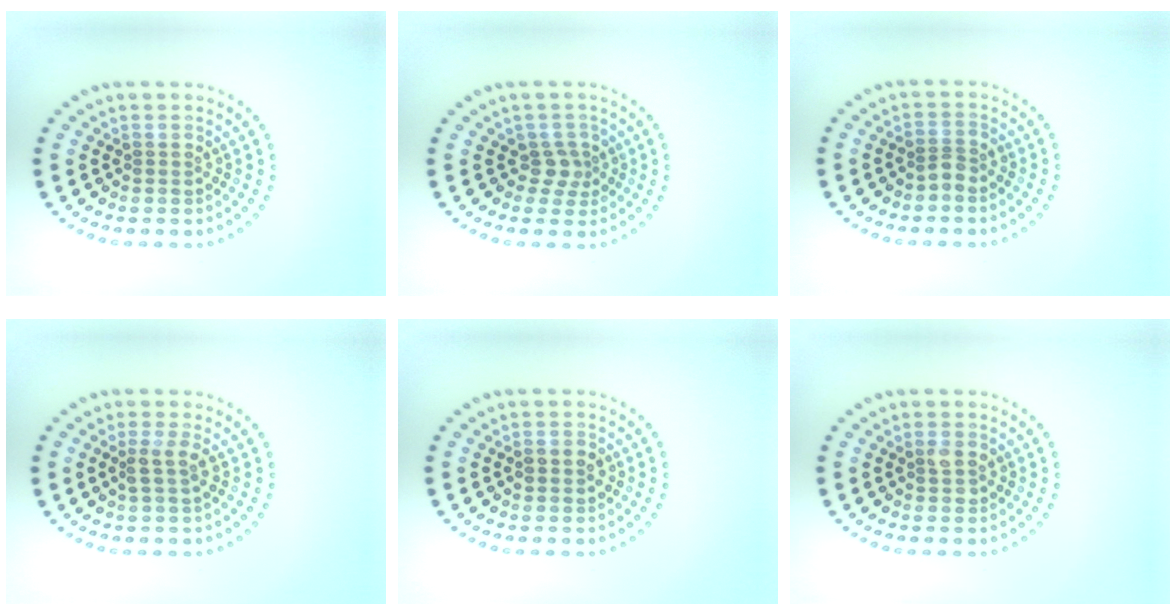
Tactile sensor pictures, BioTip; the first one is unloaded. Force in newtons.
{"total": 1.9, "press": 1.4, "slide": 1.3}
{"total": 1.4, "press": 1.1, "slide": 0.8}
{"total": 1.7, "press": 1.3, "slide": 1.1}
{"total": 1.5, "press": 1.4, "slide": 0.1}
{"total": 1.2, "press": 1.2, "slide": 0.3}